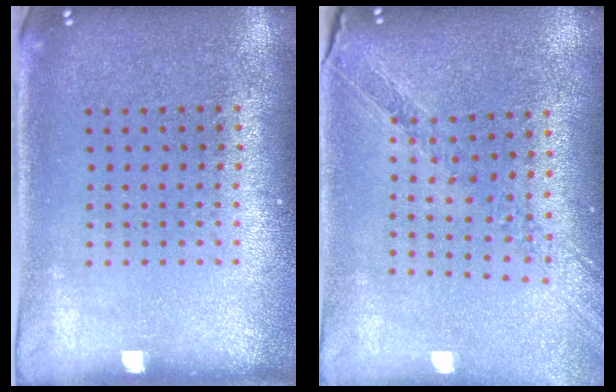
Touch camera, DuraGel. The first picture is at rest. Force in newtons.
{"total": 1.2, "press": 1.2, "slide": 0.2}